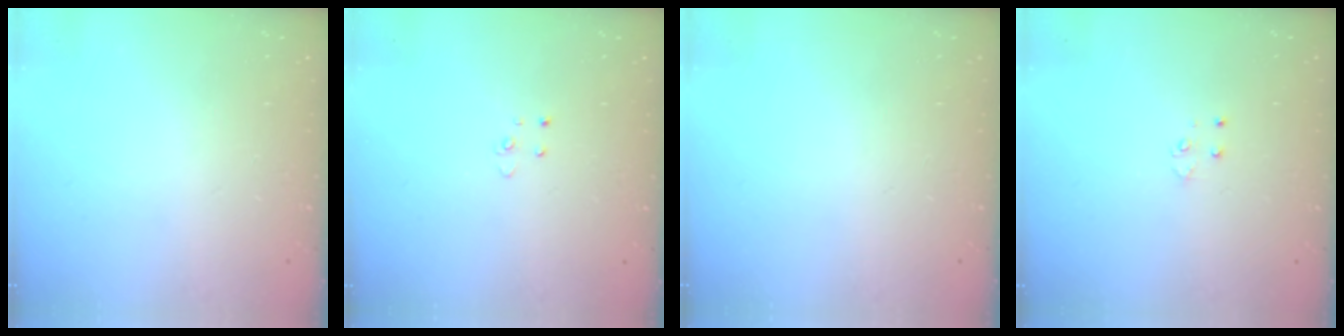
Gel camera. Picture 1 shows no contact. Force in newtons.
{"total": 2.6, "press": 2.6, "slide": 0.2}
{"total": 0.0}
{"total": 3.1, "press": 3.1, "slide": 0.6}